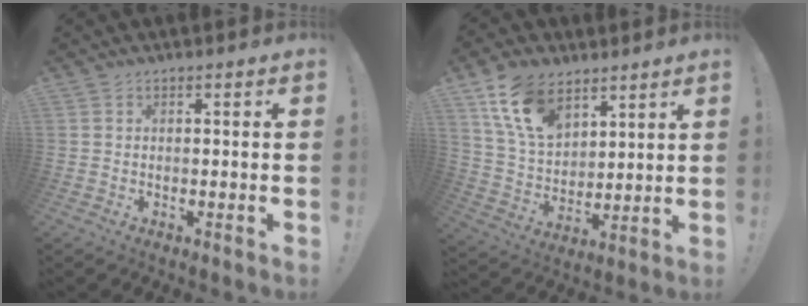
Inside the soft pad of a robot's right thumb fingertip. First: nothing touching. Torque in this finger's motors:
{"motor_torque": [0.28, 2.02, 0.20, -0.11, 0.04]}